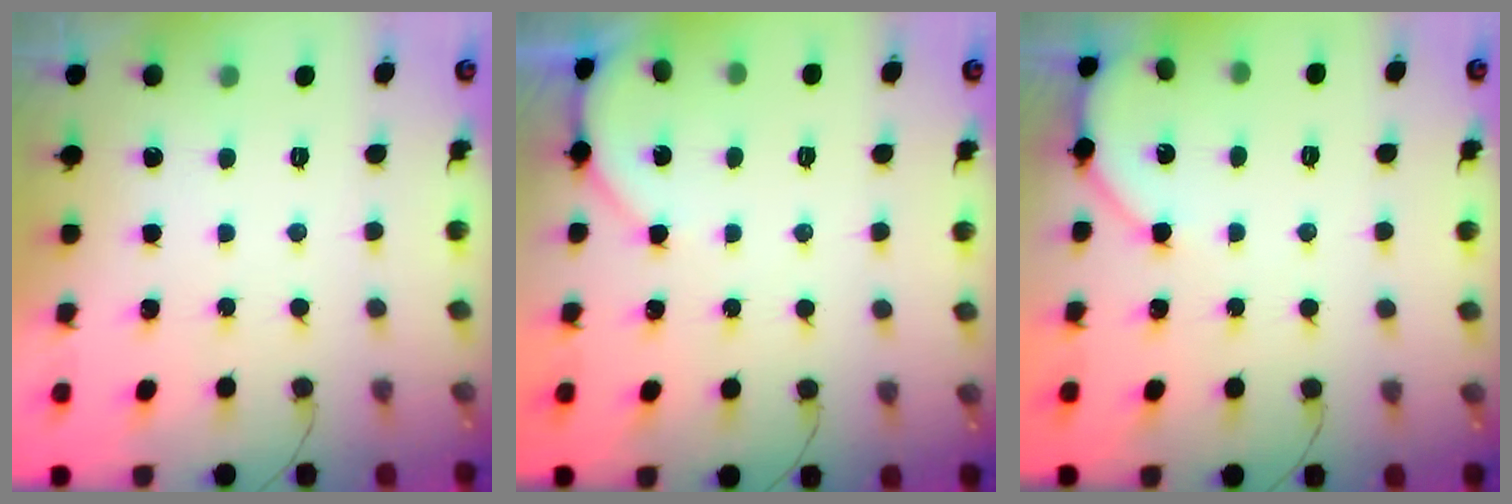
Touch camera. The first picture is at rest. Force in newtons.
{"total": 2.3, "press": 2.2, "slide": 0.4}
{"total": 5.0, "press": 4.9, "slide": 0.7}